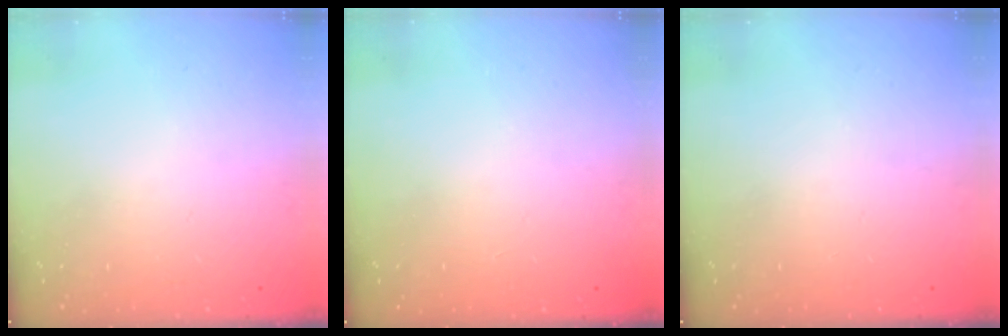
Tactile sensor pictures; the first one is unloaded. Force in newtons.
{"total": 0.0}
{"total": 0.0}